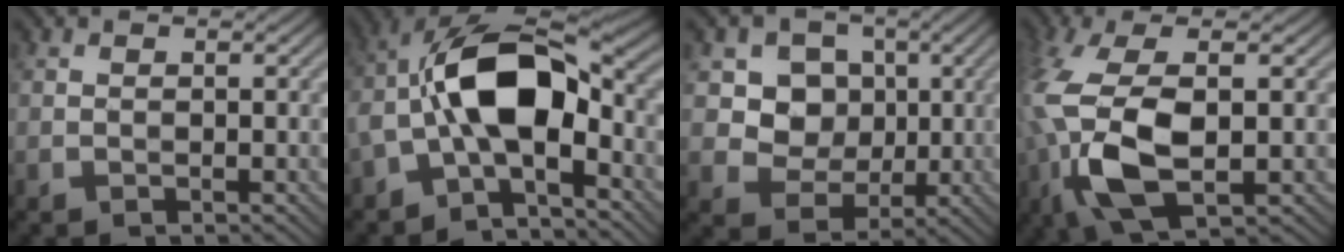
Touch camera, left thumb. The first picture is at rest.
{"total": 13.7, "force": [-1.6, 7.1, 11.6], "torque": [-0.222, 0.015, -0.042]}
{"total": 7.8, "force": [2.0, 7.0, 2.9], "torque": [-0.072, -0.006, 0.048]}
{"total": 12.5, "force": [-2.1, 5.4, 11.1], "torque": [-0.265, -0.006, -0.042]}